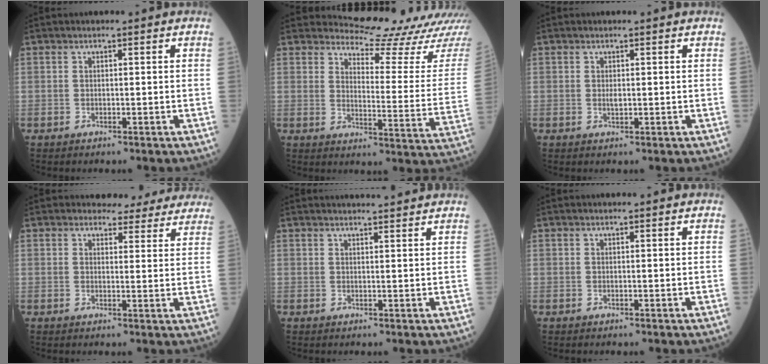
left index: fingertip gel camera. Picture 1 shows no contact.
{"total": 15.2, "force": [15.0, 0.8, 2.2], "torque": [-0.020, -0.104, 0.163]}
{"total": 0.8, "force": [0.1, 0.4, 0.7], "torque": [-0.015, -0.002, 0.002]}
{"total": 9.4, "force": [8.8, 3.2, 0.9], "torque": [0.019, -0.004, 0.079]}
{"total": 7.5, "force": [7.2, 0.1, 2.1], "torque": [-0.023, 0.021, 0.077]}
{"total": 0.8, "force": [0.8, -0.1, 0.2], "torque": [-0.008, -0.001, 0.008]}